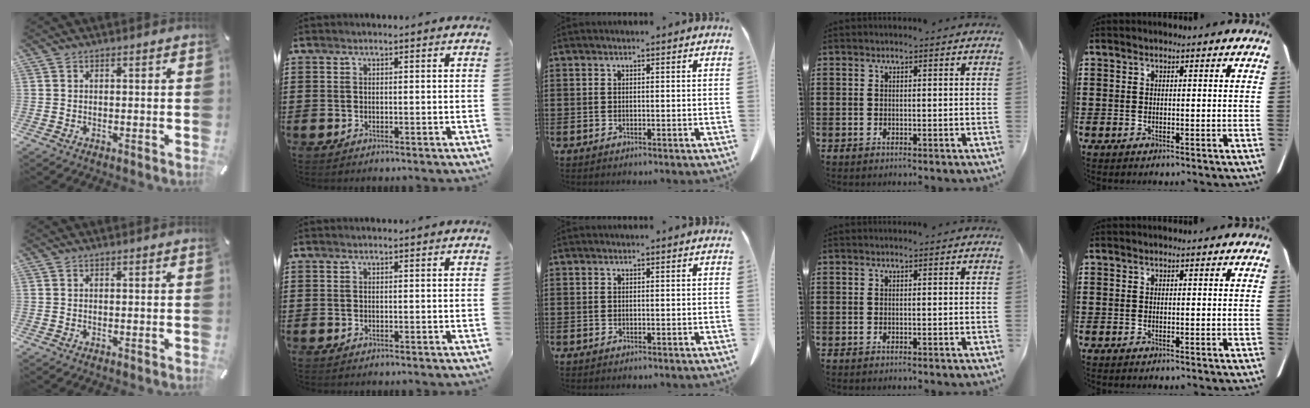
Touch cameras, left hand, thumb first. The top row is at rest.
{}